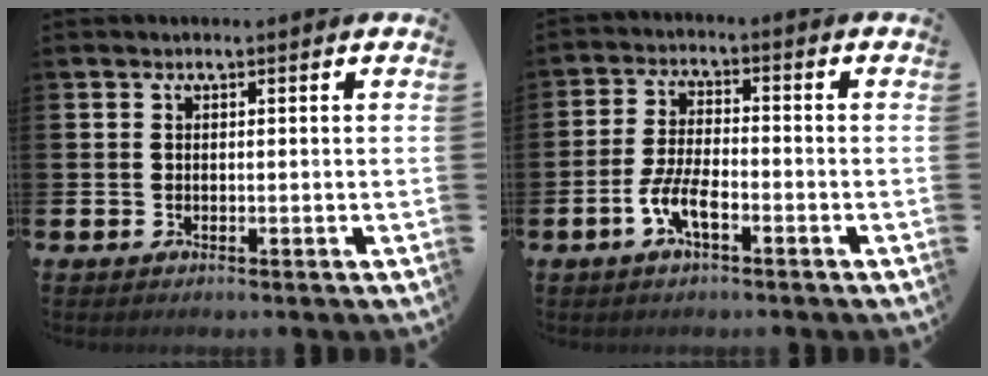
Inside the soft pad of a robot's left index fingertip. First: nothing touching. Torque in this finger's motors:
{"motor_torque": [1.00, 0.92, 0.09, 0.20]}